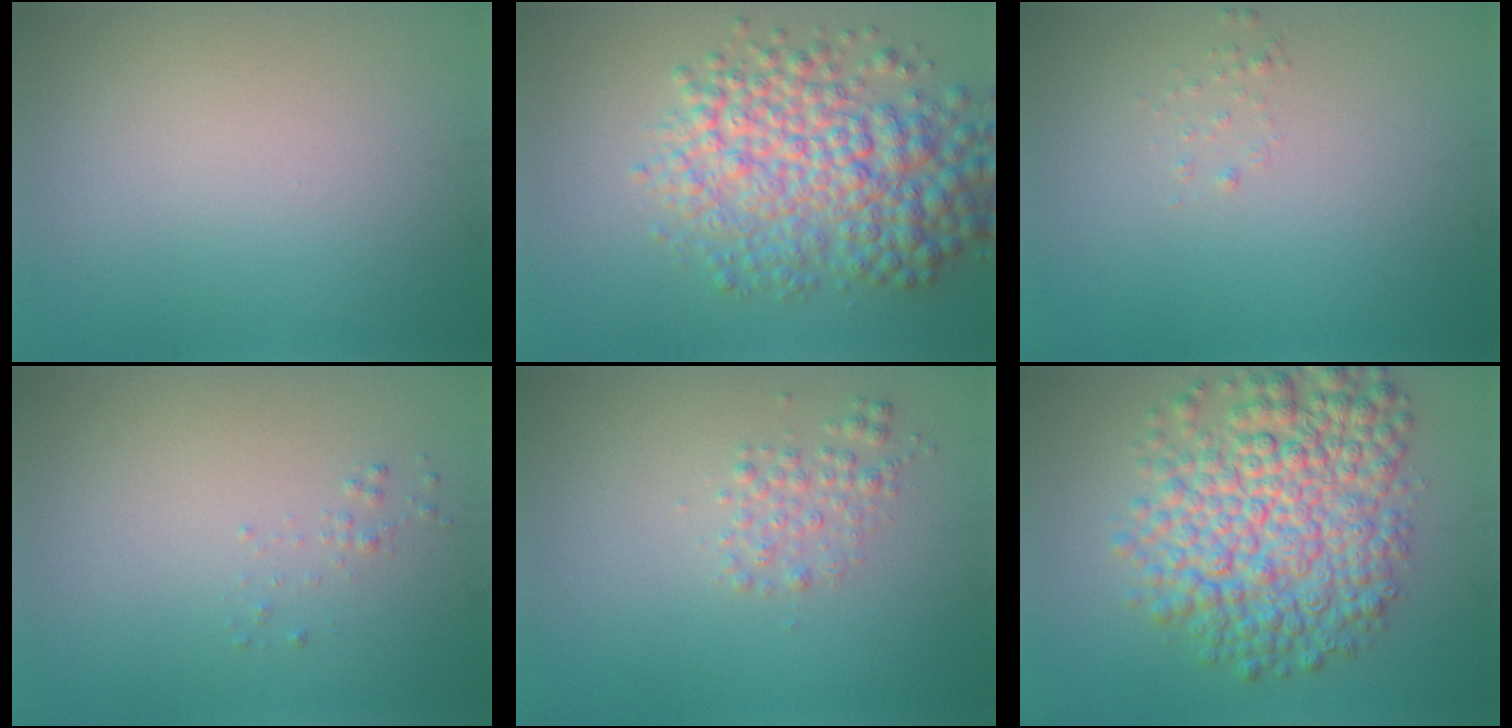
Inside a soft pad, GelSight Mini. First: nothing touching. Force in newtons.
{"total": 7.8, "press": 7.8, "slide": 0.1}
{"total": 0.6, "press": 0.6, "slide": 0.1}
{"total": 0.6, "press": 0.6, "slide": 0.1}
{"total": 1.7, "press": 1.7, "slide": 0.1}
{"total": 9.6, "press": 9.6, "slide": 0.2}